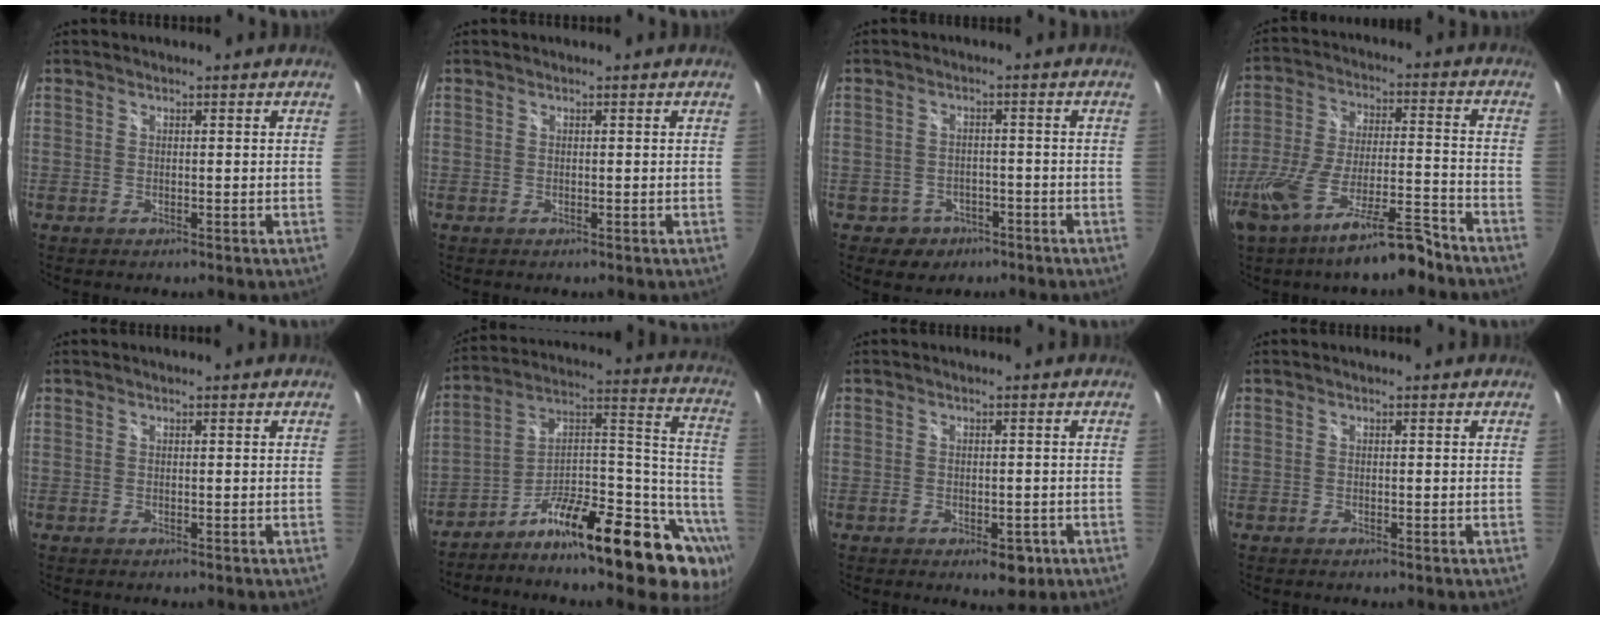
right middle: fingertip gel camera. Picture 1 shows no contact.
{"total": 0.0}
{"total": 5.1, "force": [-2.7, 4.2, 0.9], "torque": [-0.032, 0.007, -0.032]}
{"total": 17.2, "force": [-12.6, 2.9, 11.4], "torque": [-0.227, -0.035, -0.210]}
{"total": 0.0}
{"total": 24.2, "force": [-15.9, 6.2, 17.1], "torque": [-0.182, 0.040, -0.254]}
{"total": 4.7, "force": [-2.4, 2.4, 3.2], "torque": [-0.049, -0.011, -0.031]}
{"total": 0.0}